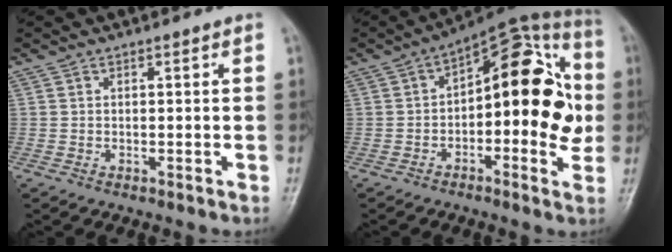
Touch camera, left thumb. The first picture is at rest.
{"total": 20.0, "force": [0.0, 9.4, 17.6], "torque": [-0.206, 0.042, -0.010]}